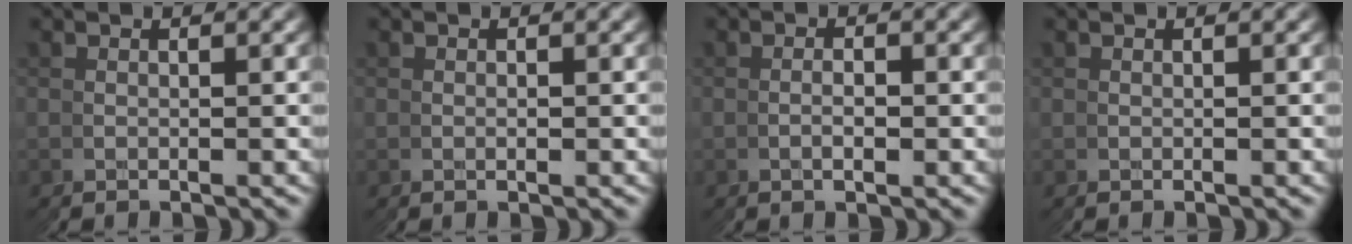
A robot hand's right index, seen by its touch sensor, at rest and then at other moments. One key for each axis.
{"total": 0.6, "fx": 0.0, "fy": 0.5, "fz": 0.3, "tx": -0.003, "ty": -0.002, "tz": 0.002}
{"total": 1.5, "fx": -0.3, "fy": 0.6, "fz": 1.4, "tx": -0.018, "ty": 0.003, "tz": -0.011}
{"total": 0.5, "fx": -0.1, "fy": 0.5, "fz": -0.2, "tx": 0.005, "ty": -0.004, "tz": 0.002}